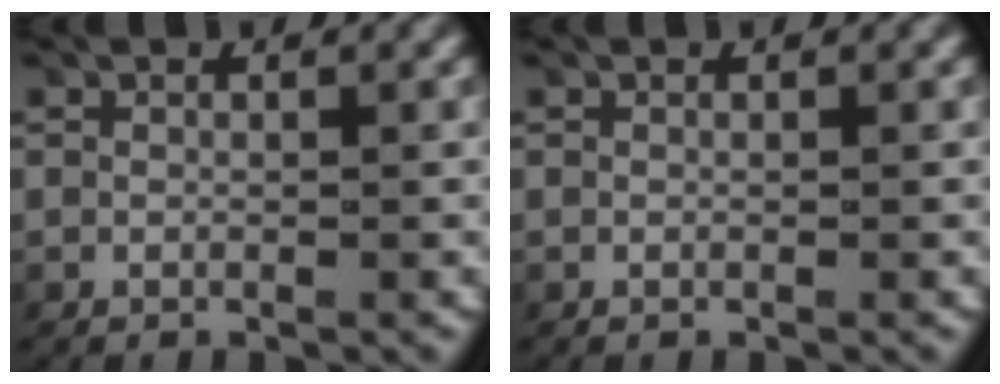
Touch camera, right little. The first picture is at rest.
{"total": 0.0}